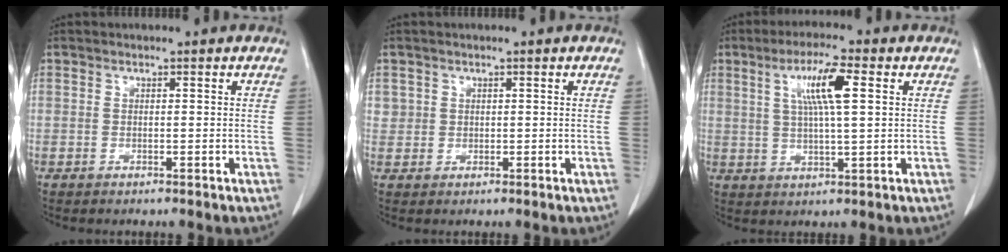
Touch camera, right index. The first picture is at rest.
{"total": 1.7, "force": [0.6, 1.6, 0.1], "torque": [0.013, 0.002, 0.006]}
{"total": 7.8, "force": [2.5, 0.6, 7.4], "torque": [-0.138, 0.007, 0.045]}